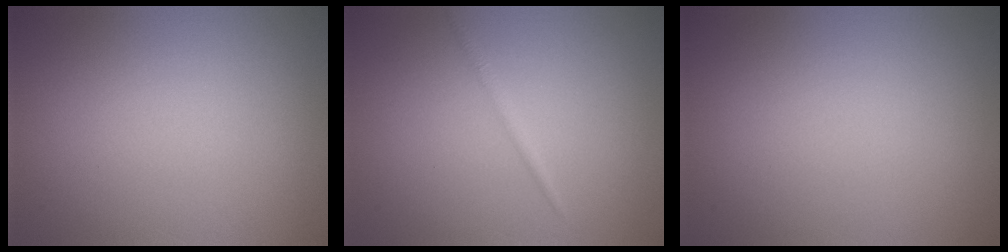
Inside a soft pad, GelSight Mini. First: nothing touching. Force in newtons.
{"total": 0.8, "press": 0.8, "slide": 0.0}
{"total": 0.0}